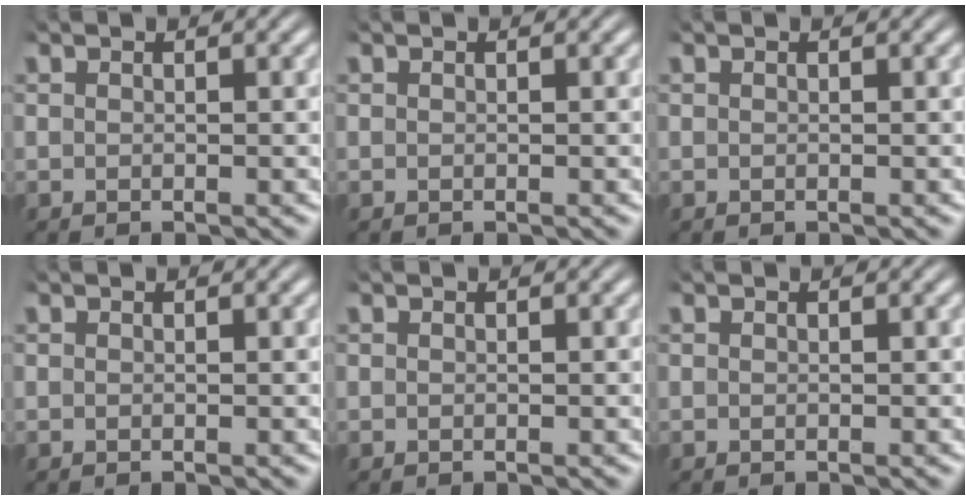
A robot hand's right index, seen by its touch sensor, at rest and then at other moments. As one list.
[{"total": 0.0}, {"total": 0.0}, {"total": 0.0}, {"total": 0.0}, {"total": 0.0}]